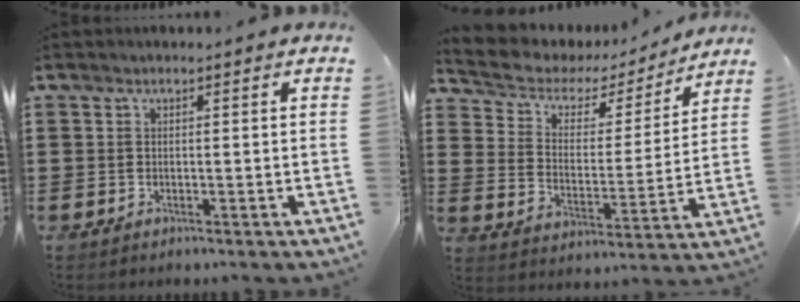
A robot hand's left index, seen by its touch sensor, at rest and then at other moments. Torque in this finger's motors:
{"motor_torque": [1.06, -1.08, 0.25, 0.04]}